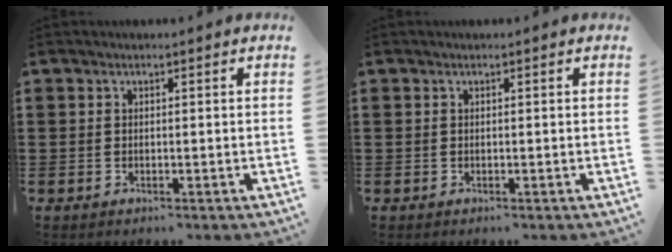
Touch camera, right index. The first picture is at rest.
{"total": 0.0}